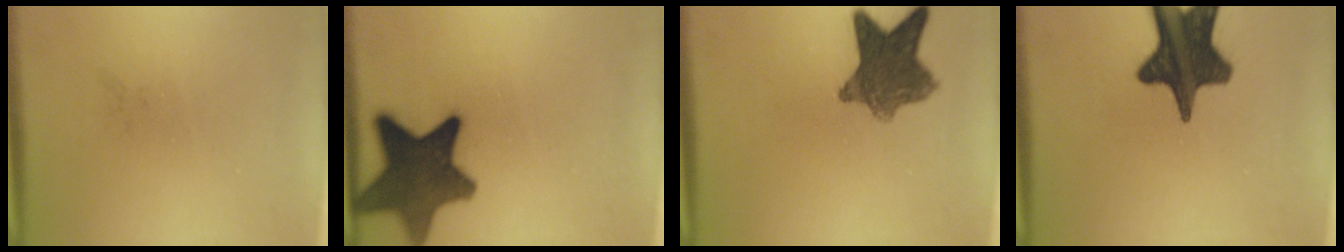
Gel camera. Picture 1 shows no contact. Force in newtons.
{"total": 13.3}
{"total": 9.2}
{"total": 16.9}